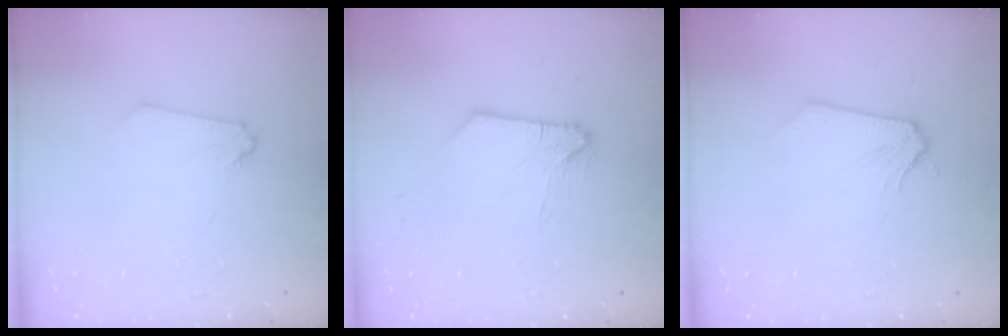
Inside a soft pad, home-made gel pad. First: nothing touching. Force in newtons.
{"total": 2.3, "press": 2.3, "slide": 0.2}
{"total": 0.0}